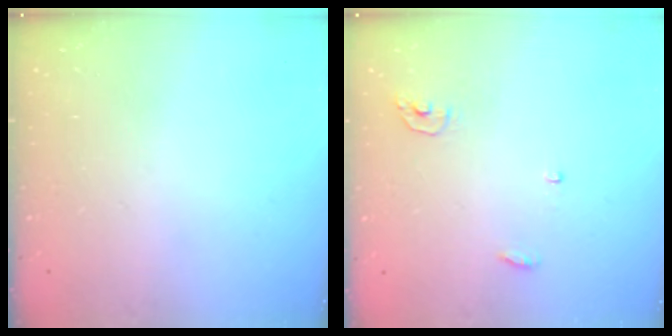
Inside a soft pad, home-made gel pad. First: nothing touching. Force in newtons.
{"total": 3.8, "press": 3.8, "slide": 0.5}